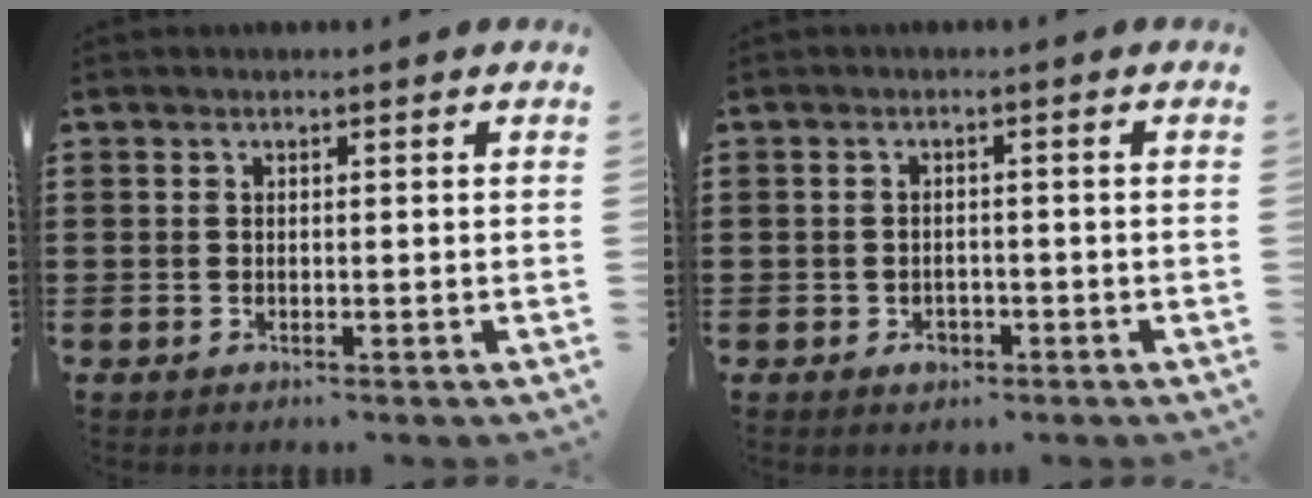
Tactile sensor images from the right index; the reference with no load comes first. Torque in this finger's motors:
{"motor_torque": [0.55, 1.16, -0.03, 0.00]}